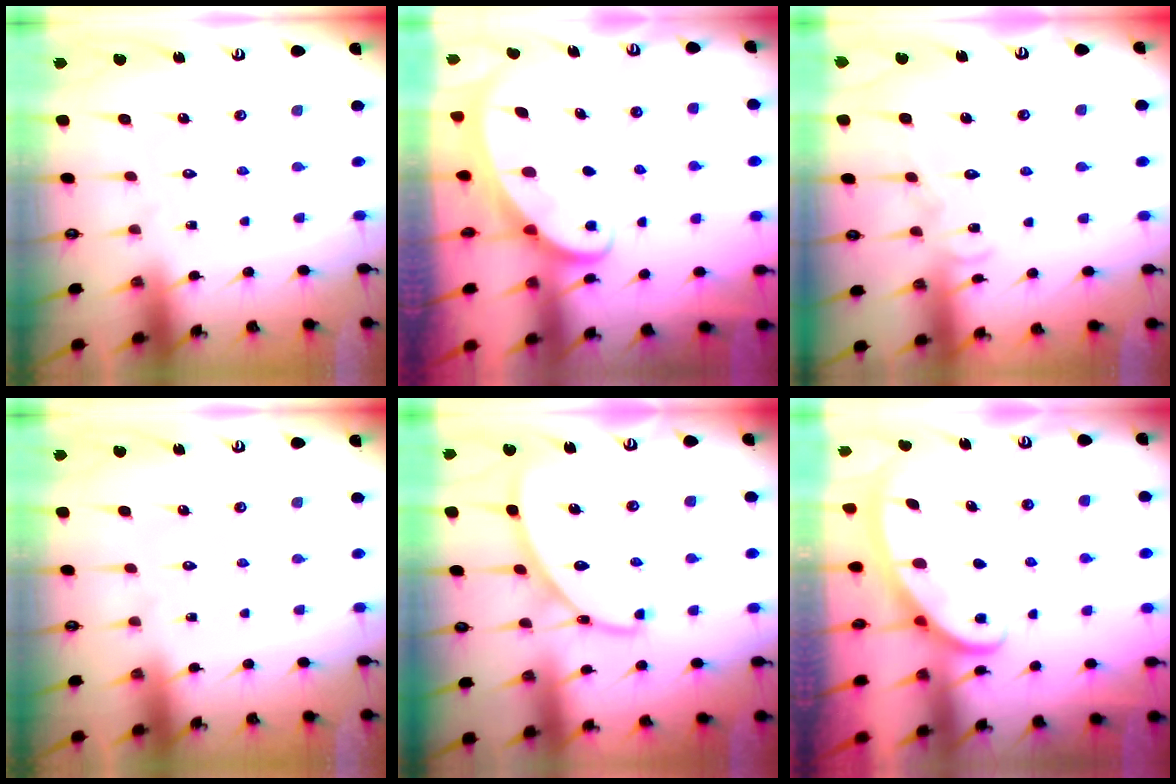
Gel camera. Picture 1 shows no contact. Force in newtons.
{"total": 2.0, "press": 2.0, "slide": 0.2}
{"total": 8.1, "press": 8.1, "slide": 0.6}
{"total": 0.0}
{"total": 8.0, "press": 8.0, "slide": 0.5}
{"total": 3.0, "press": 2.9, "slide": 0.4}